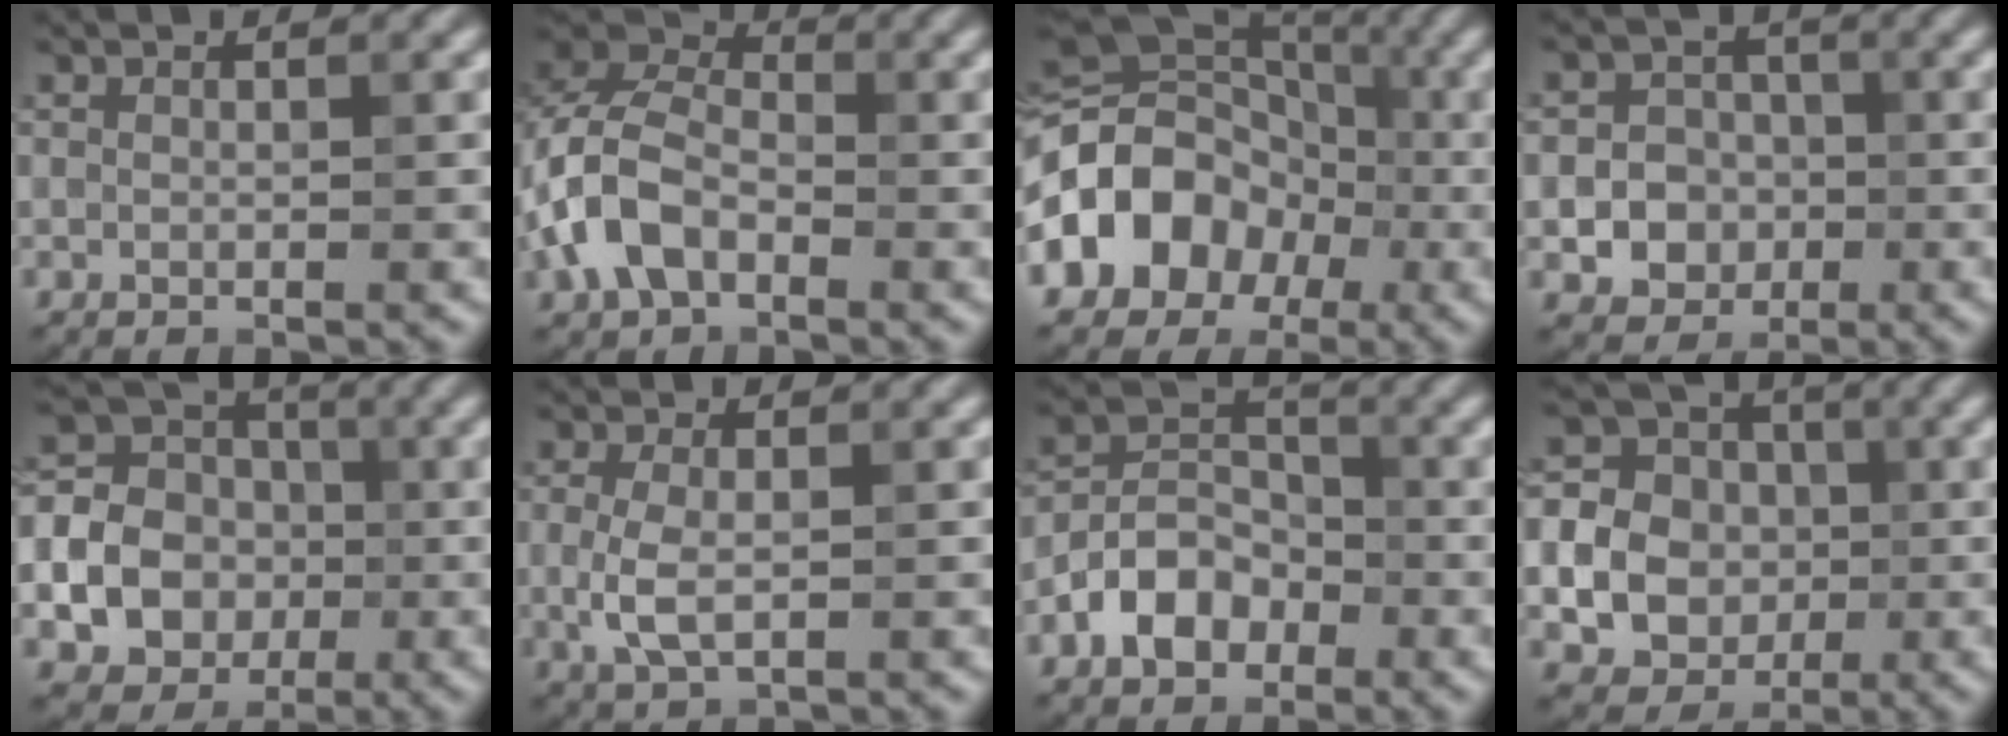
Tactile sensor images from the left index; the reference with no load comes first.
{"total": 7.3, "force": [-2.4, 4.6, 5.1], "torque": [-0.127, 0.013, -0.059]}
{"total": 10.4, "force": [-2.9, 8.0, 5.9], "torque": [-0.099, 0.020, -0.069]}
{"total": 5.4, "force": [-1.2, 4.8, 2.1], "torque": [-0.019, 0.013, -0.038]}
{"total": 16.1, "force": [-3.0, 14.6, 6.3], "torque": [-0.173, -0.004, -0.080]}
{"total": 3.0, "force": [-0.3, 1.4, 2.6], "torque": [-0.070, 0.001, -0.003]}
{"total": 4.5, "force": [-2.4, 2.9, 2.4], "torque": [-0.043, 0.008, -0.049]}
{"total": 13.7, "force": [-1.0, 12.6, 5.2], "torque": [-0.138, 0.022, -0.039]}